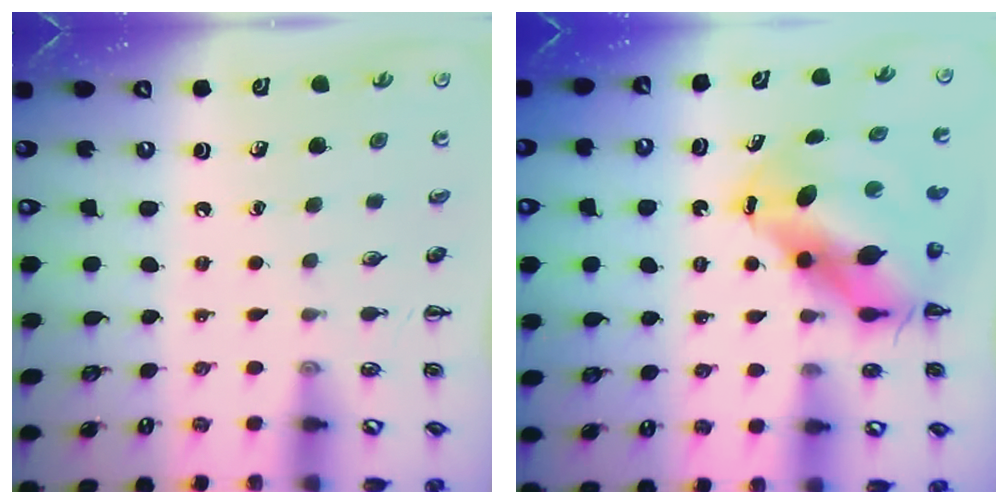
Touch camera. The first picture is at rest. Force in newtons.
{"total": 8.8, "press": 8.6, "slide": 1.9}